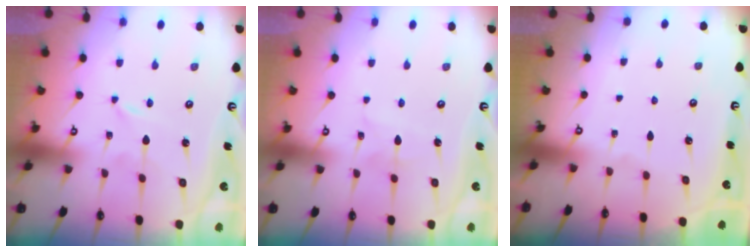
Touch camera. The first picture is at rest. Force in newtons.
{"total": 2.6, "press": 2.6, "slide": 0.2}
{"total": 0.0}